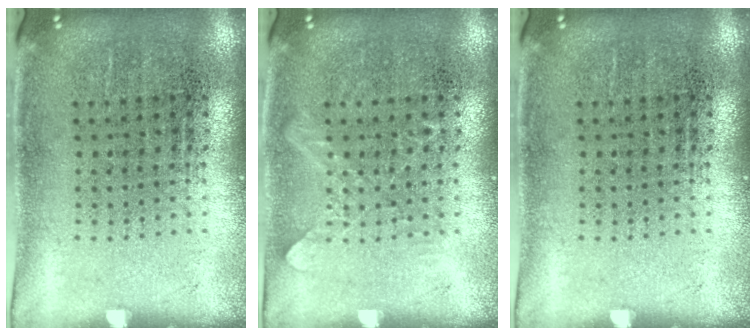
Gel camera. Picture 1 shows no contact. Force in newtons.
{"total": 0.8, "press": 0.8, "slide": 0.2}
{"total": 0.0}